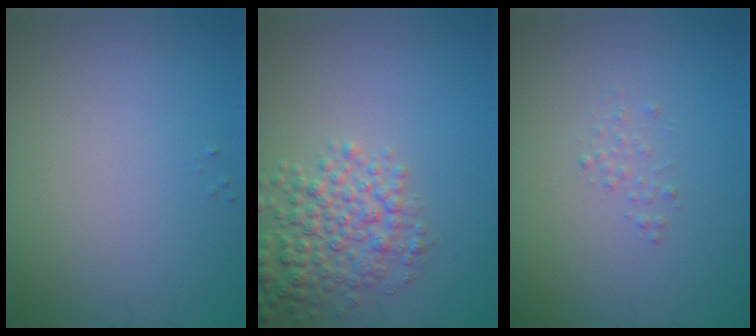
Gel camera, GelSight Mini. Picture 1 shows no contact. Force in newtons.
{"total": 4.5, "press": 4.5, "slide": 0.1}
{"total": 0.8, "press": 0.8, "slide": 0.0}